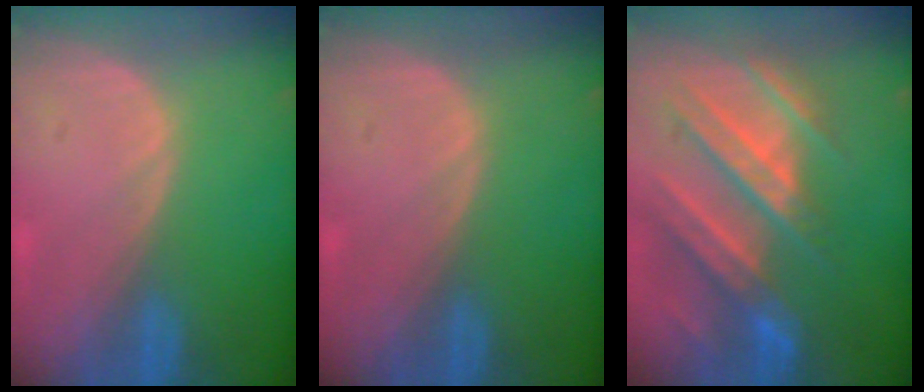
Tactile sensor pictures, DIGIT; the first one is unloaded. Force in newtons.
{"total": 0.0}
{"total": 10.6, "press": 9.6, "slide": 4.4}